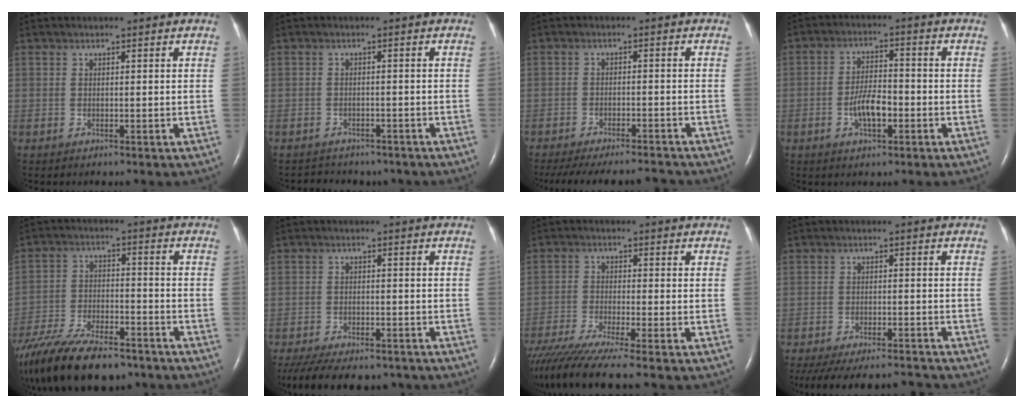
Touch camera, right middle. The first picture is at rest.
{"total": 6.8, "force": [-5.9, 3.1, 1.2], "torque": [-0.018, 0.005, -0.068]}
{"total": 13.8, "force": [-12.6, 2.3, 5.0], "torque": [-0.108, -0.009, -0.176]}
{"total": 5.5, "force": [-1.9, 2.0, 4.7], "torque": [-0.095, 0.006, -0.034]}
{"total": 21.4, "force": [-16.3, 7.1, 12.0], "torque": [-0.255, -0.033, -0.267]}
{"total": 15.6, "force": [-12.5, 5.9, 7.2], "torque": [-0.177, -0.020, -0.174]}
{"total": 11.0, "force": [-9.2, -1.0, 6.1], "torque": [-0.099, -0.034, -0.154]}
{"total": 13.5, "force": [-12.5, 2.2, 4.8], "torque": [-0.103, -0.007, -0.178]}